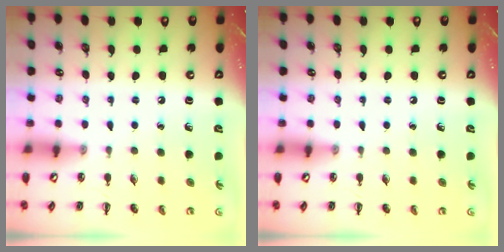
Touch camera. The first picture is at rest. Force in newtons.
{"total": 0.0}